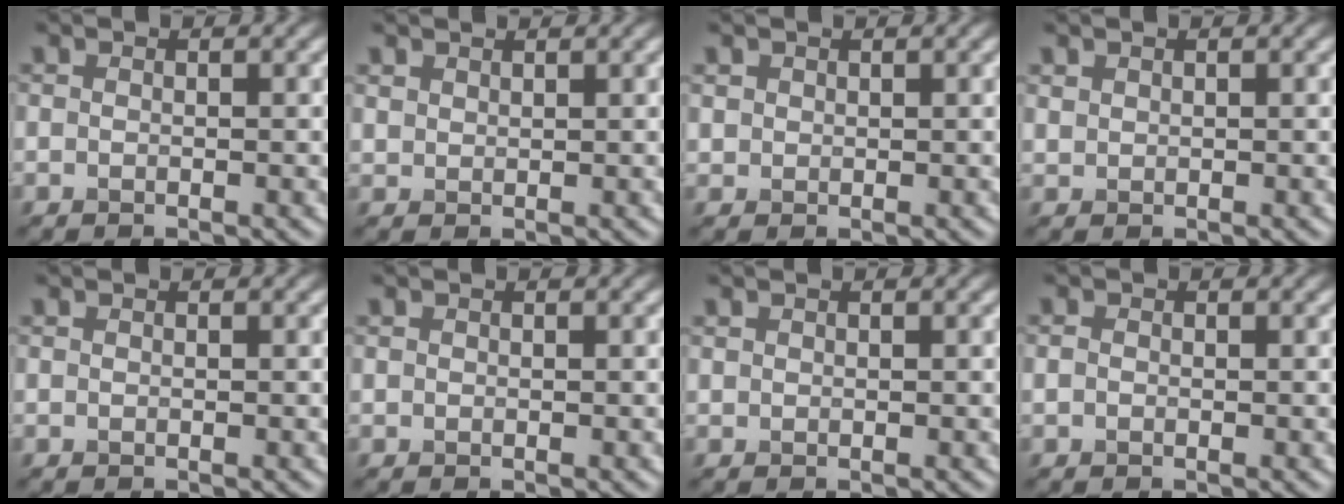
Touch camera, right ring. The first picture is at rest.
{"total": 1.8, "force": [0.4, -1.0, -1.4], "torque": [-0.010, -0.003, 0.031]}
{"total": 1.6, "force": [-0.2, -0.8, -1.4], "torque": [-0.004, -0.004, 0.020]}
{"total": 1.6, "force": [-0.1, -1.0, -1.2], "torque": [-0.007, -0.005, 0.022]}
{"total": 0.0}
{"total": 0.6, "force": [-0.1, -0.3, -0.5], "torque": [-0.004, -0.002, 0.003]}
{"total": 0.9, "force": [0.0, -0.5, -0.7], "torque": [-0.002, -0.003, 0.005]}
{"total": 0.8, "force": [-0.4, -0.4, -0.5], "torque": [-0.010, -0.004, 0.002]}